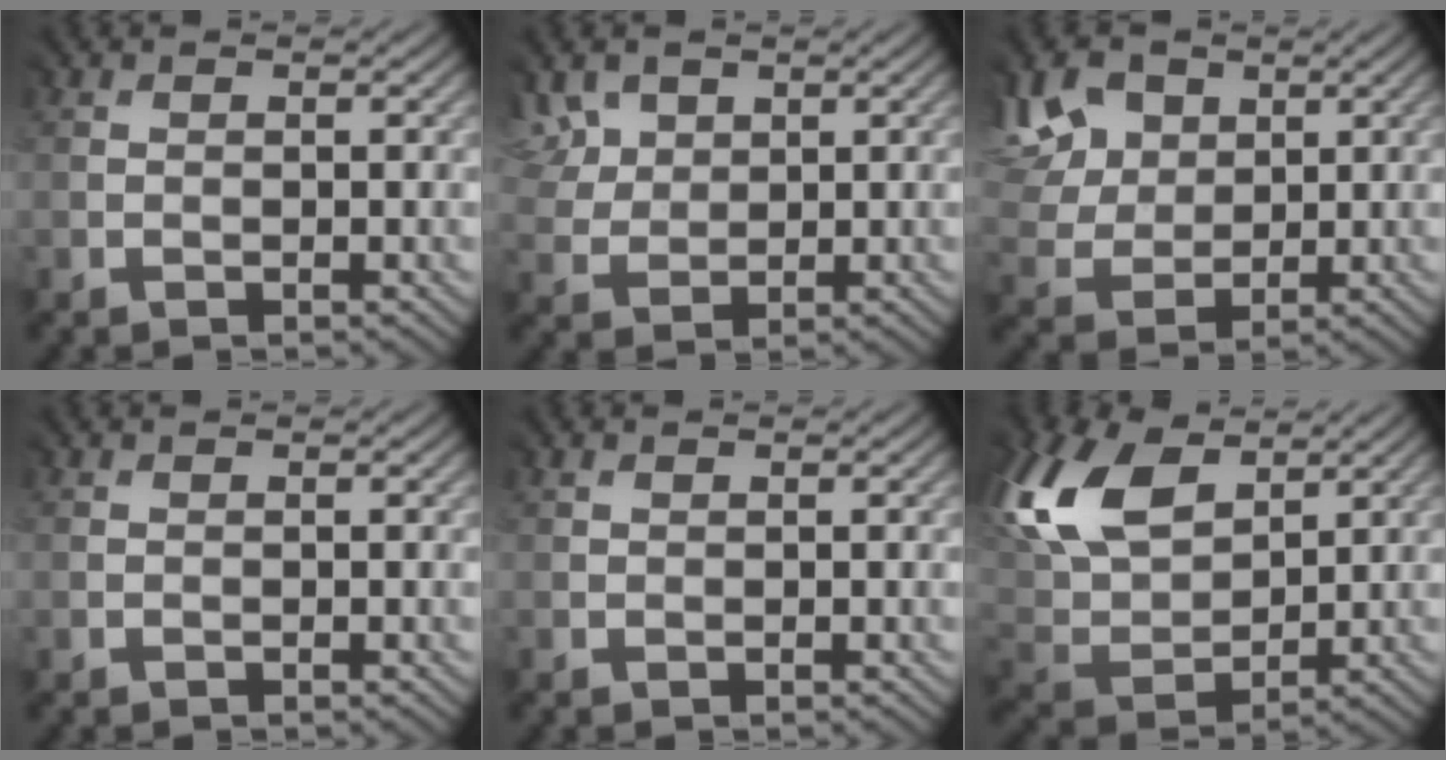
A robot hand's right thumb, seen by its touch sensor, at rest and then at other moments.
{"total": 4.4, "force": [3.0, 3.1, 0.6], "torque": [-0.049, 0.007, 0.052]}
{"total": 7.8, "force": [4.3, 5.6, 3.4], "torque": [-0.109, 0.017, 0.074]}
{"total": 0.0}
{"total": 0.8, "force": [0.5, 0.5, 0.4], "torque": [-0.004, 0.001, 0.012]}
{"total": 14.1, "force": [7.3, 8.5, 8.6], "torque": [-0.228, 0.030, 0.136]}